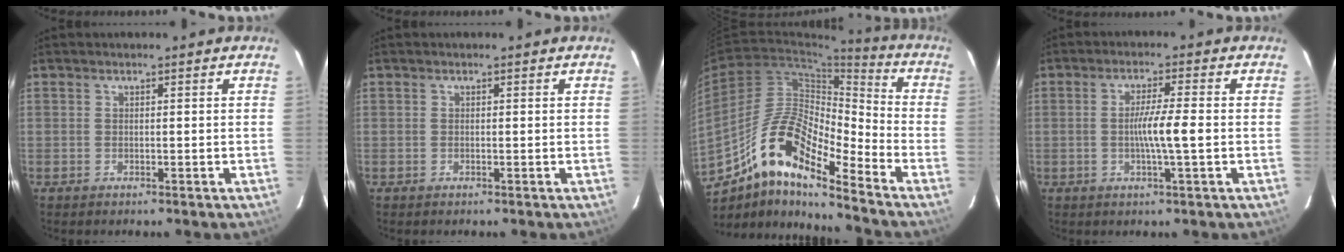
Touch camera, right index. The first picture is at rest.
{"total": 0.0}
{"total": 15.4, "force": [-9.9, 3.5, 11.3], "torque": [-0.207, 0.029, -0.170]}
{"total": 5.2, "force": [-0.7, -0.5, 5.2], "torque": [-0.092, -0.003, -0.015]}